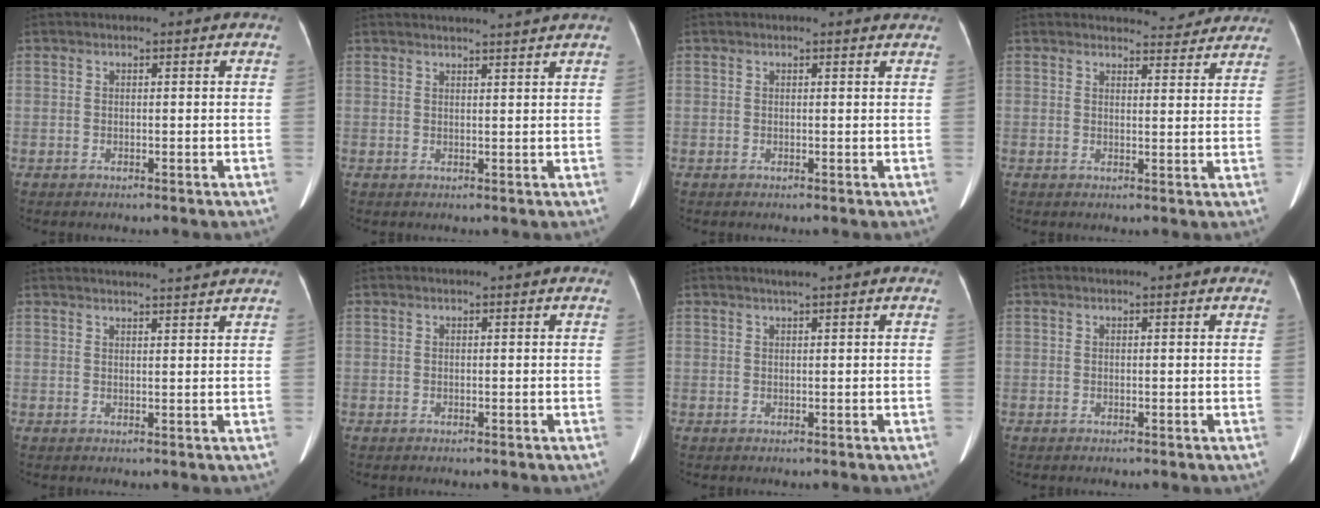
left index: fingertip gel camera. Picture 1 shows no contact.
{"total": 5.8, "force": [5.4, -1.0, 1.8], "torque": [-0.019, 0.009, 0.060]}
{"total": 1.0, "force": [1.0, 0.1, 0.0], "torque": [-0.010, -0.006, 0.004]}
{"total": 6.2, "force": [6.1, 1.3, 0.3], "torque": [0.005, -0.002, 0.060]}
{"total": 8.7, "force": [8.3, -0.9, 2.3], "torque": [-0.025, 0.015, 0.095]}
{"total": 0.6, "force": [0.5, 0.0, 0.1], "torque": [-0.001, 0.002, 0.003]}
{"total": 1.1, "force": [0.9, -0.2, 0.7], "torque": [-0.018, 0.001, 0.020]}
{"total": 1.4, "force": [1.3, 0.2, 0.4], "torque": [-0.011, 0.008, 0.008]}